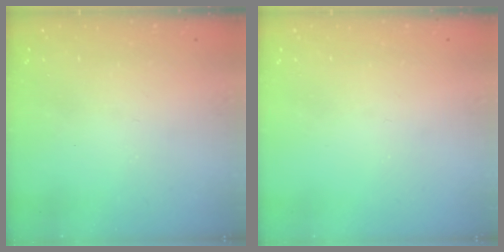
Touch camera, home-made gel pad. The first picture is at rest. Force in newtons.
{"total": 0.0}